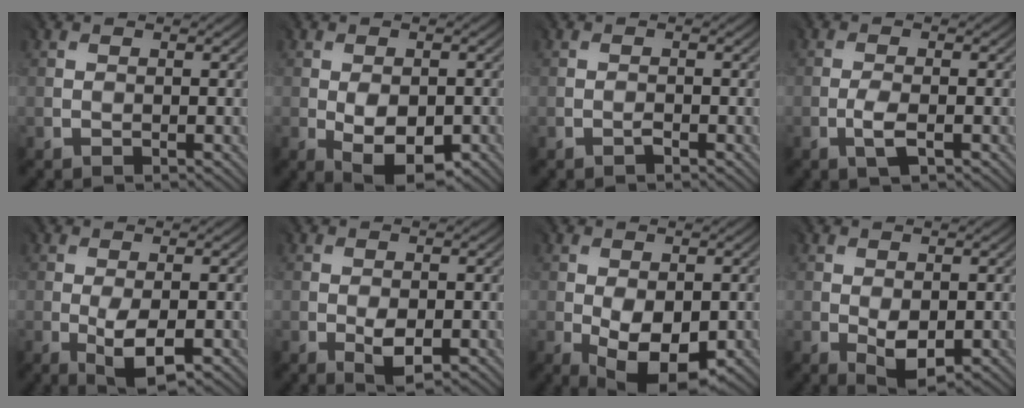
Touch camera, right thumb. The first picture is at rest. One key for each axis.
{"total": 6.7, "fx": -2.1, "fy": 3.9, "fz": 5.0, "tx": -0.093, "ty": -0.023, "tz": -0.027}
{"total": 0.7, "fx": -0.7, "fy": -0.2, "fz": -0.1, "tx": 0.004, "ty": -0.002, "tz": -0.010}
{"total": 2.2, "fx": -1.3, "fy": 0.4, "fz": 1.7, "tx": -0.042, "ty": -0.002, "tz": -0.025}
{"total": 4.7, "fx": -1.6, "fy": 1.8, "fz": 4.0, "tx": -0.086, "ty": -0.008, "tz": -0.024}
{"total": 3.1, "fx": -1.1, "fy": 1.5, "fz": 2.4, "tx": -0.045, "ty": -0.007, "tz": -0.015}
{"total": 9.2, "fx": -2.7, "fy": 5.2, "fz": 7.1, "tx": -0.129, "ty": -0.028, "tz": -0.035}
{"total": 3.9, "fx": -0.8, "fy": 2.2, "fz": 3.1, "tx": -0.061, "ty": -0.008, "tz": -0.007}